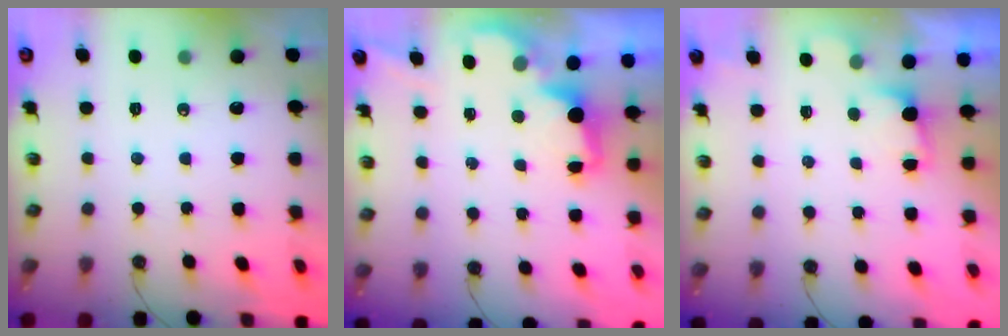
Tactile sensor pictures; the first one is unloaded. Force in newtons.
{"total": 2.1, "press": 1.9, "slide": 0.8}
{"total": 1.0, "press": 0.6, "slide": 0.8}